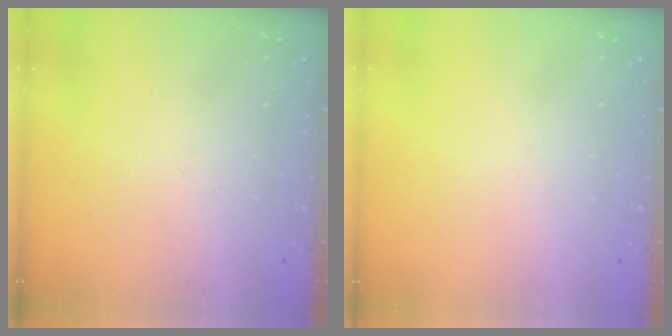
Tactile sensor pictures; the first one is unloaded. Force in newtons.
{"total": 0.0}